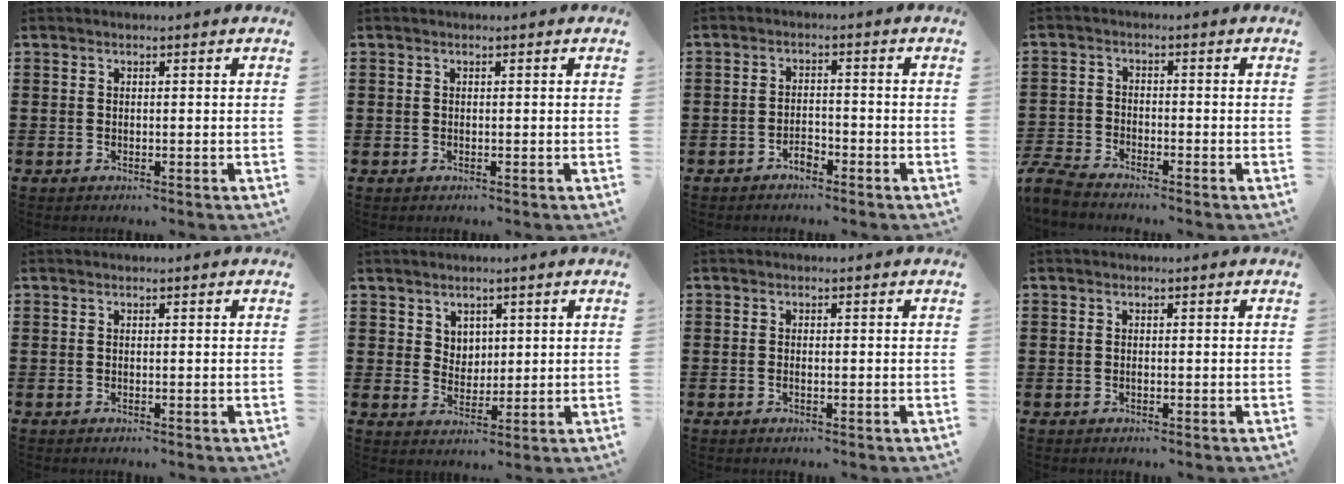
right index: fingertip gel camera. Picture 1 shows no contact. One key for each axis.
{"total": 0.0}
{"total": 2.3, "fx": -1.9, "fy": 0.9, "fz": 1.0, "tx": -0.024, "ty": 0.003, "tz": -0.040}
{"total": 3.7, "fx": -3.7, "fy": 0.3, "fz": 0.6, "tx": -0.034, "ty": -0.008, "tz": -0.081}
{"total": 0.0}
{"total": 3.5, "fx": 2.2, "fy": 2.7, "fz": 0.5, "tx": -0.021, "ty": 0.009, "tz": 0.041}
{"total": 0.5, "fx": -0.2, "fy": 0.2, "fz": 0.5, "tx": -0.009, "ty": -0.003, "tz": -0.003}
{"total": 0.5, "fx": -0.2, "fy": 0.4, "fz": 0.2, "tx": -0.005, "ty": 0.002, "tz": -0.006}